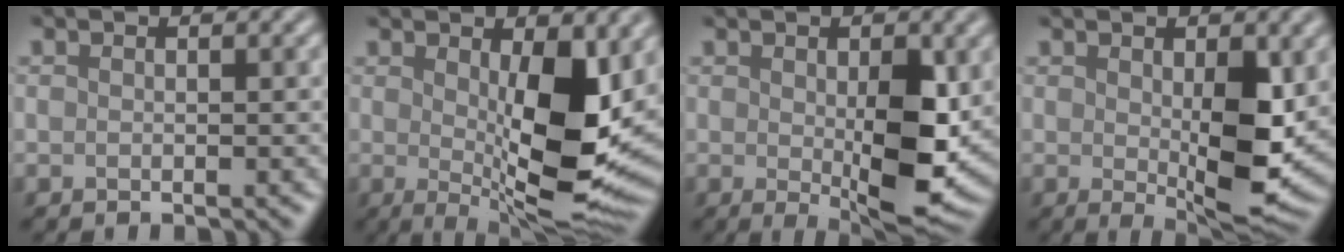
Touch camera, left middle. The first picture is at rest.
{"total": 10.6, "force": [0.5, 3.4, 10.1], "torque": [-0.146, -0.021, 0.017]}
{"total": 7.1, "force": [-0.2, 2.3, 6.7], "torque": [-0.108, -0.015, 0.010]}
{"total": 6.5, "force": [0.2, 2.1, 6.2], "torque": [-0.103, -0.015, 0.016]}